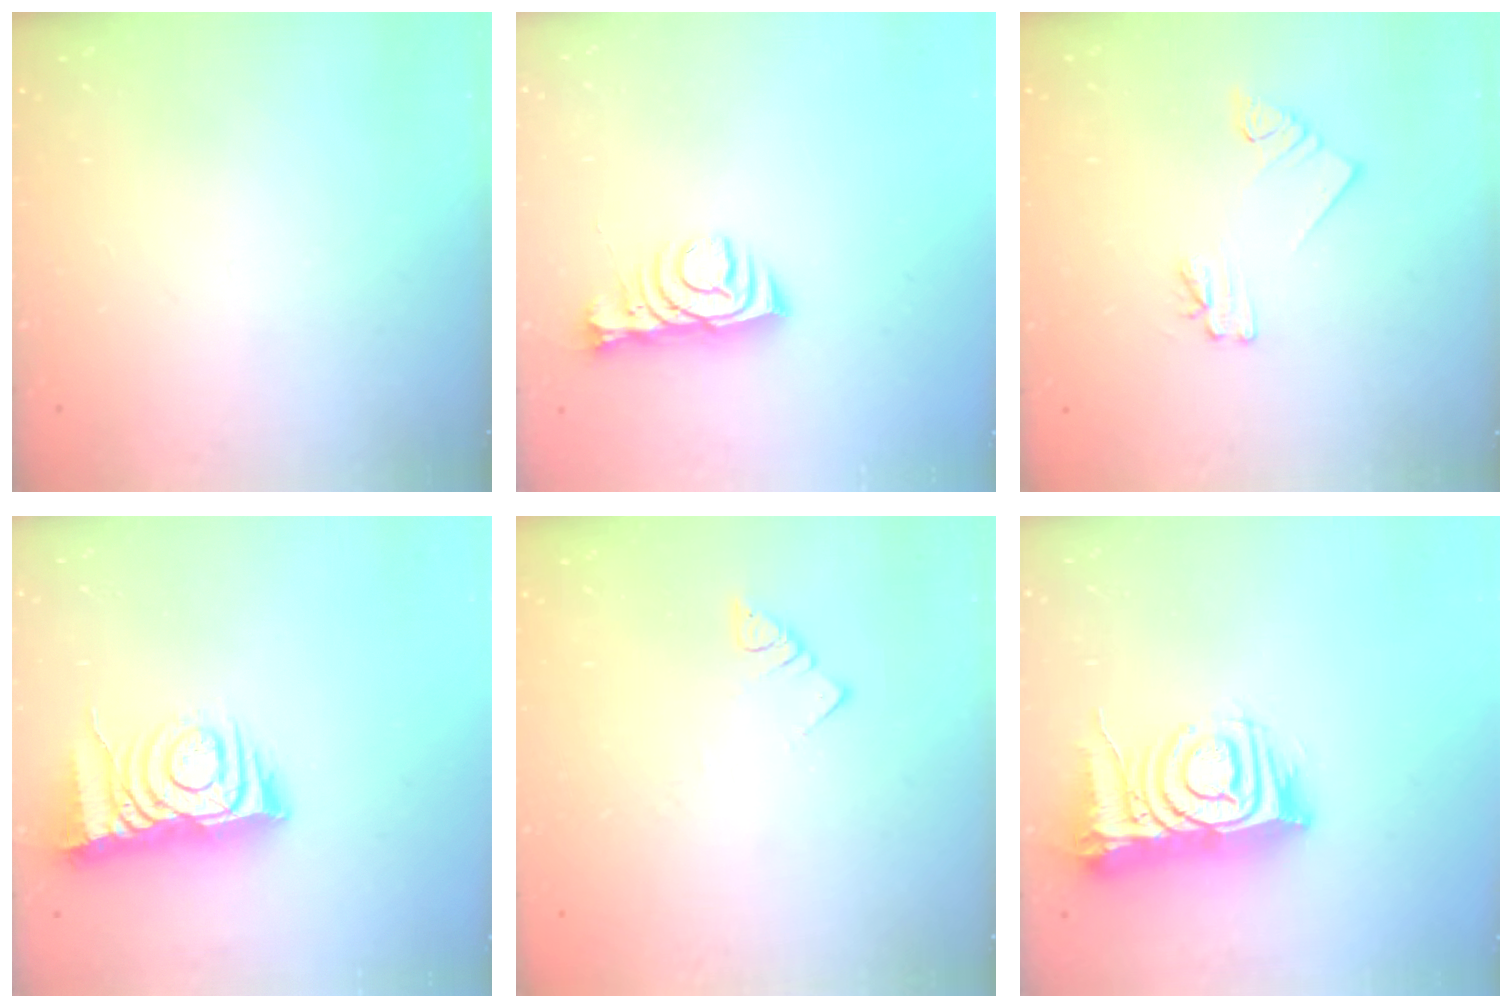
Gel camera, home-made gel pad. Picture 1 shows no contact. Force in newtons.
{"total": 7.0, "press": 7.0, "slide": 0.8}
{"total": 2.3, "press": 2.3, "slide": 0.1}
{"total": 9.1, "press": 9.0, "slide": 1.0}
{"total": 3.0, "press": 3.0, "slide": 0.1}
{"total": 12.8, "press": 12.7, "slide": 1.6}